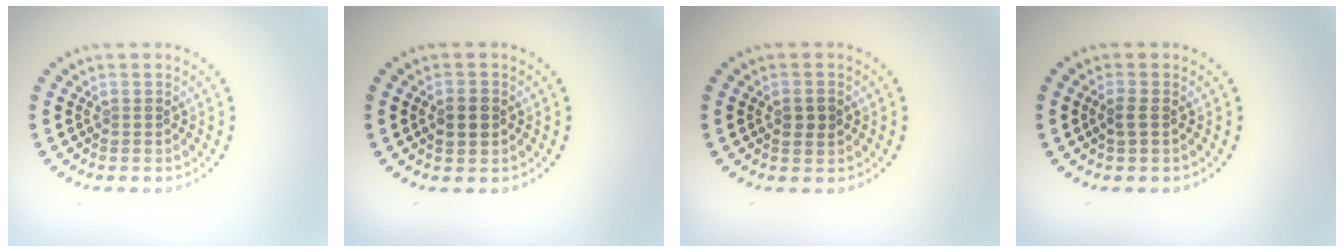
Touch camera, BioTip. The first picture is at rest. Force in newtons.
{"total": 1.8, "press": 1.8, "slide": 0.1}
{"total": 1.6, "press": 1.6, "slide": 0.1}
{"total": 1.3, "press": 1.2, "slide": 0.5}